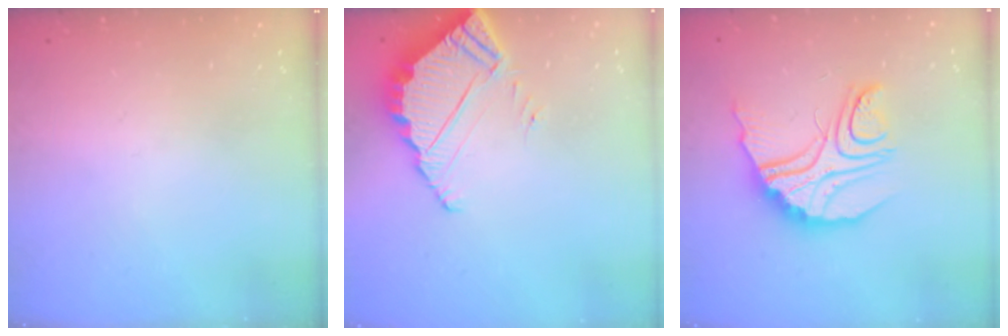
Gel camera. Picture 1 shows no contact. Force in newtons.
{"total": 4.3, "press": 4.3, "slide": 0.2}
{"total": 14.3, "press": 14.2, "slide": 1.2}